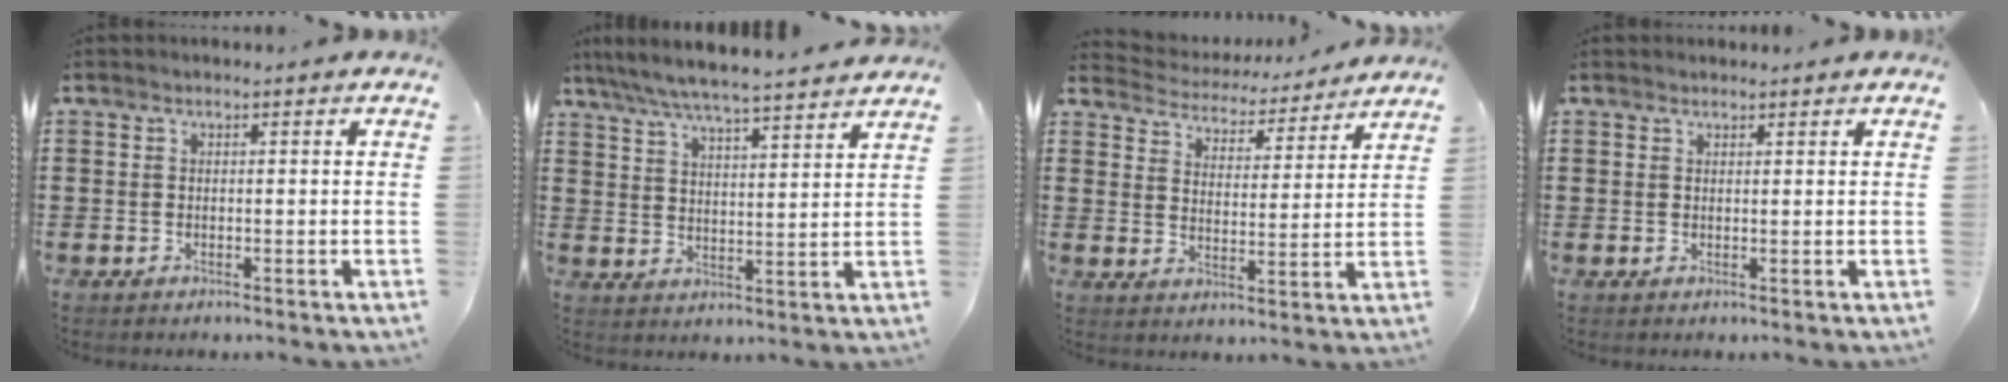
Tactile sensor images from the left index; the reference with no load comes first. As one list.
[{"total": 5.9, "force": [5.5, -0.2, 2.1], "torque": [-0.063, -0.035, 0.093]}, {"total": 4.1, "force": [4.1, 0.4, -0.1], "torque": [-0.026, -0.034, 0.065]}, {"total": 1.1, "force": [1.0, 0.3, 0.0], "torque": [-0.003, 0.000, 0.021]}]